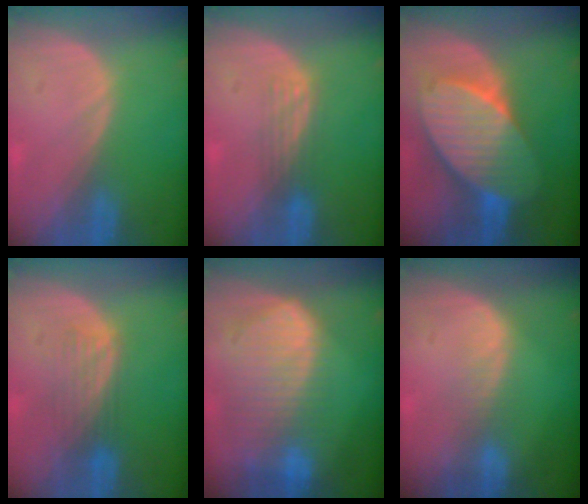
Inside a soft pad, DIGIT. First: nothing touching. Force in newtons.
{"total": 2.9, "press": 2.6, "slide": 1.3}
{"total": 10.5, "press": 10.5, "slide": 0.6}
{"total": 4.5, "press": 3.9, "slide": 2.4}
{"total": 10.5, "press": 9.1, "slide": 5.3}
{"total": 2.4, "press": 2.4, "slide": 0.2}